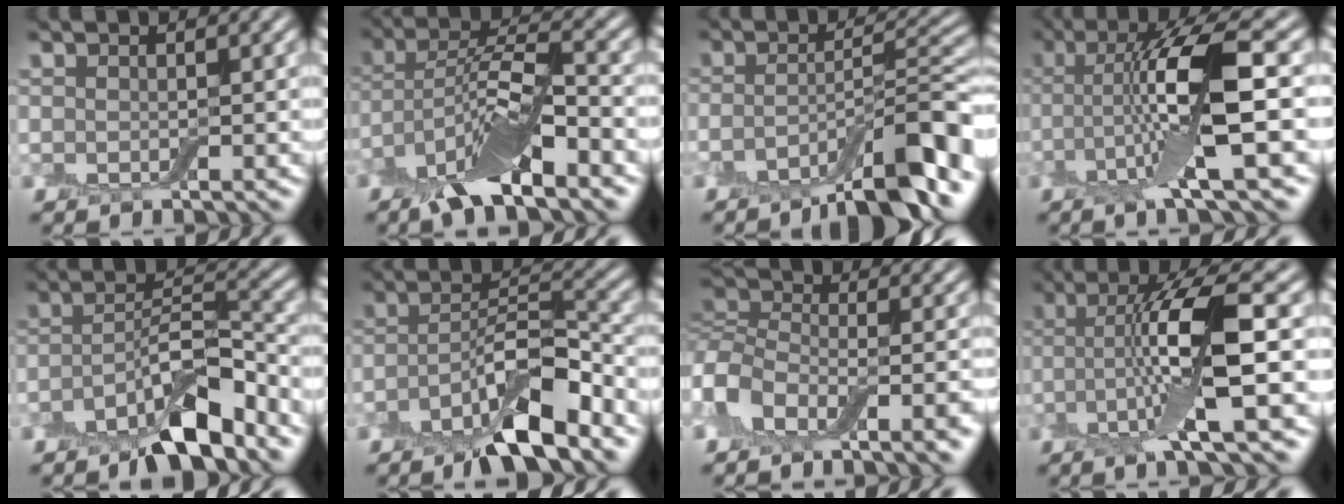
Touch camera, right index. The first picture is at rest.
{"total": 9.2, "force": [-4.8, 3.3, 7.1], "torque": [-0.127, 0.011, -0.098]}
{"total": 9.2, "force": [-5.5, 2.0, 7.0], "torque": [-0.091, 0.015, -0.099]}
{"total": 8.9, "force": [0.0, 2.0, 8.7], "torque": [-0.157, 0.009, -0.001]}
{"total": 6.9, "force": [-4.6, 2.2, 4.7], "torque": [-0.076, 0.012, -0.084]}
{"total": 7.6, "force": [-4.7, 2.3, 5.5], "torque": [-0.089, 0.012, -0.087]}
{"total": 7.4, "force": [-4.3, 3.8, 4.6], "torque": [-0.080, -0.001, -0.086]}
{"total": 8.1, "force": [-0.4, 1.7, 7.9], "torque": [-0.141, 0.009, -0.008]}